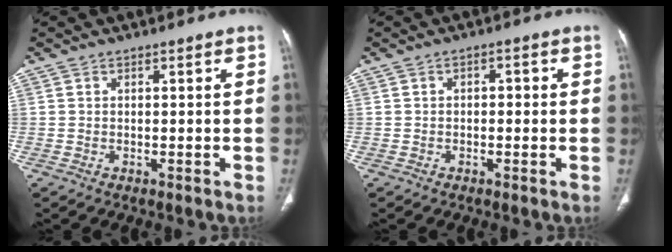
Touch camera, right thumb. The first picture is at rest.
{"total": 1.7, "force": [-0.1, 1.0, 1.3], "torque": [-0.008, 0.008, -0.007]}